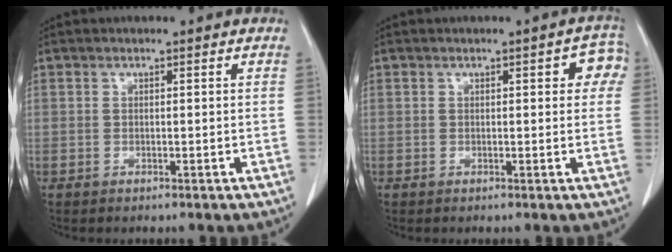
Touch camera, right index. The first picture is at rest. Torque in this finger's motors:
{"motor_torque": [0.05, 0.03, 0.01, 0.00]}